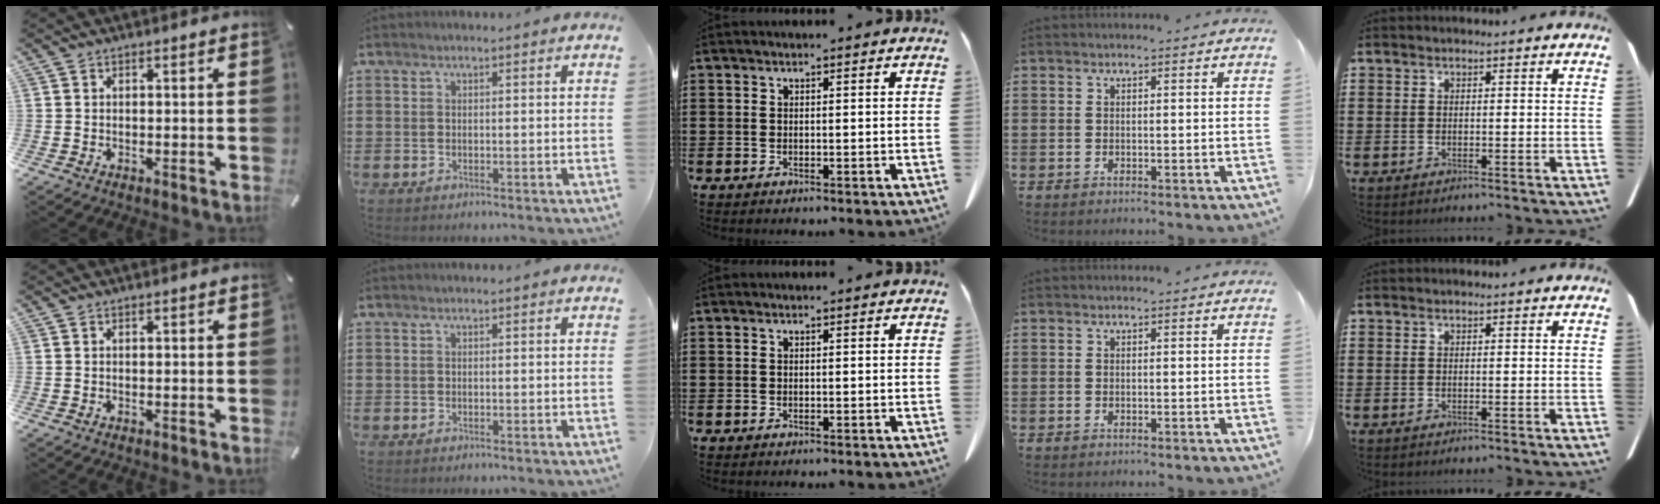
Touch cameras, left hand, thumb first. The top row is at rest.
{}